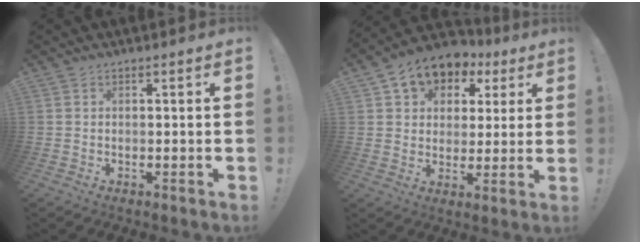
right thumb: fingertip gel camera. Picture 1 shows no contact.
{"total": 9.2, "force": [5.2, 6.9, 3.2], "torque": [-0.058, -0.032, 0.101]}